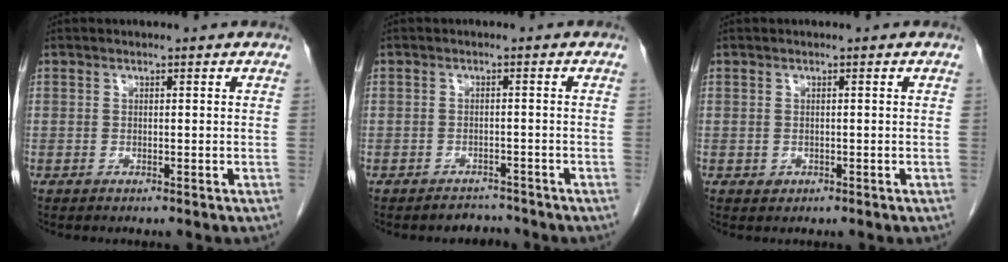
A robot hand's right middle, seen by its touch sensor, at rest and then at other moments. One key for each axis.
{"total": 2.2, "fx": -2.0, "fy": 0.7, "fz": -0.6, "tx": 0.013, "ty": 0.000, "tz": -0.029}
{"total": 0.7, "fx": -0.2, "fy": 0.6, "fz": 0.2, "tx": -0.005, "ty": 0.001, "tz": 0.001}